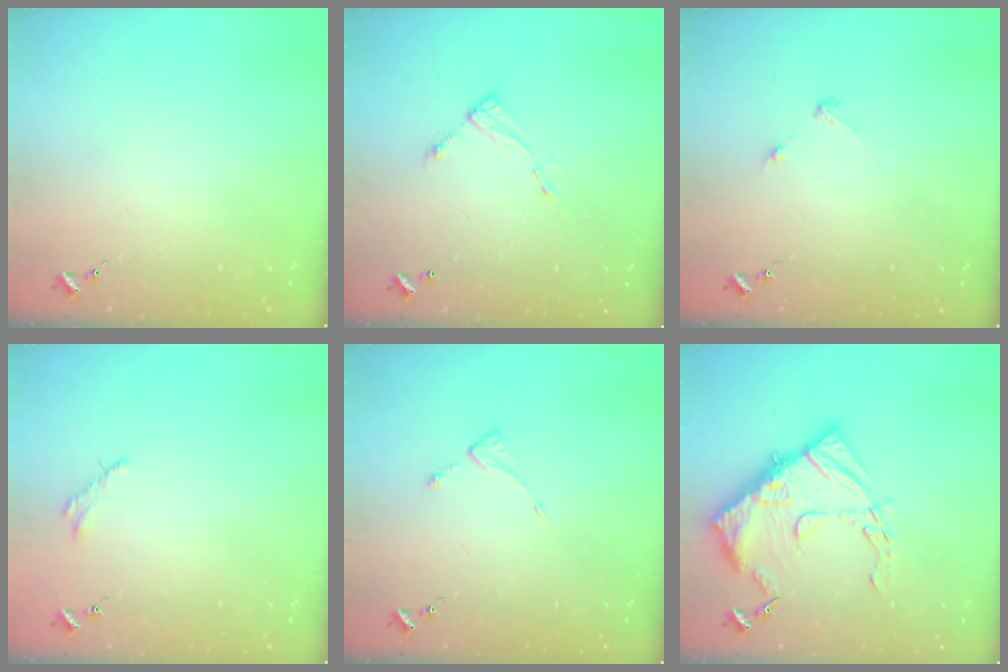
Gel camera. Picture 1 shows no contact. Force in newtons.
{"total": 6.6, "press": 6.6, "slide": 0.5}
{"total": 2.7, "press": 2.7, "slide": 0.3}
{"total": 2.5, "press": 2.5, "slide": 0.2}
{"total": 2.6, "press": 2.6, "slide": 0.3}
{"total": 15.2, "press": 15.1, "slide": 1.4}